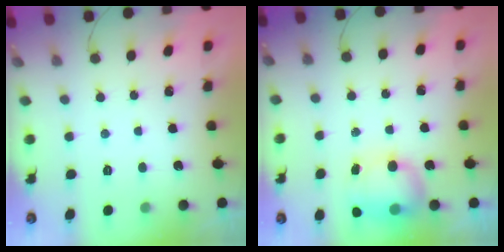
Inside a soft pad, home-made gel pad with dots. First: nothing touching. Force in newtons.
{"total": 10.5, "press": 8.5, "slide": 6.1}